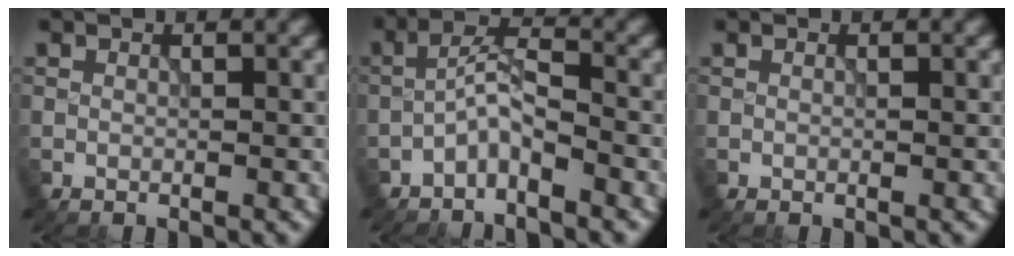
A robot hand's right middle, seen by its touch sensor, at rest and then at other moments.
{"total": 2.5, "force": [-1.7, 0.5, 1.8], "torque": [-0.040, 0.013, -0.040]}
{"total": 0.0}